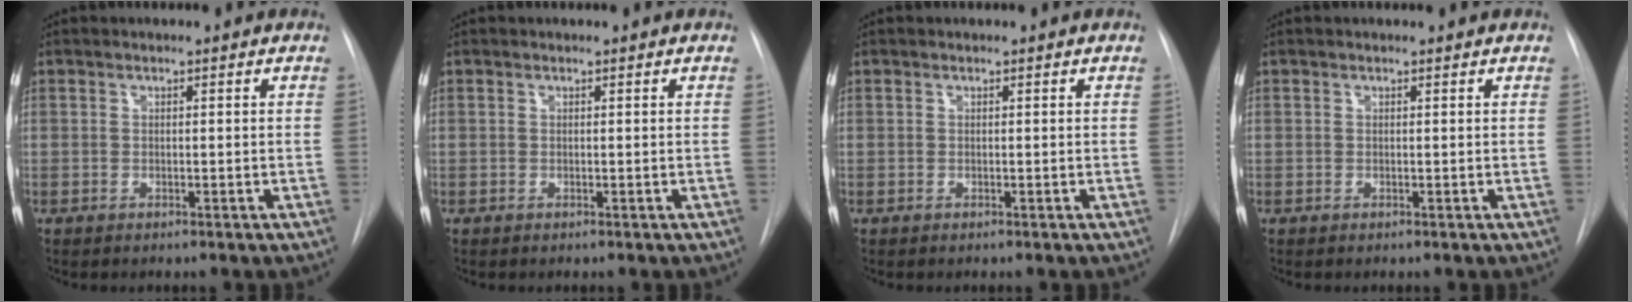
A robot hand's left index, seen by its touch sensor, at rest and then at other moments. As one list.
[{"total": 0.0}, {"total": 0.0}, {"total": 0.0}]